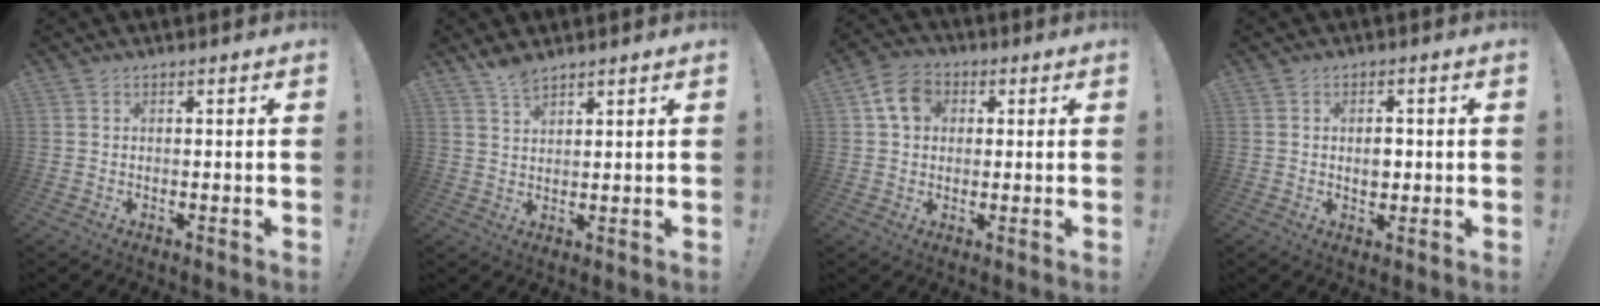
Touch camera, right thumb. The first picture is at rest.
{"total": 4.3, "force": [3.6, 1.3, 1.9], "torque": [-0.031, -0.023, 0.066]}
{"total": 8.5, "force": [2.3, 6.9, 4.5], "torque": [-0.071, 0.011, 0.048]}
{"total": 3.6, "force": [-0.2, 2.8, 2.3], "torque": [-0.031, 0.001, -0.007]}